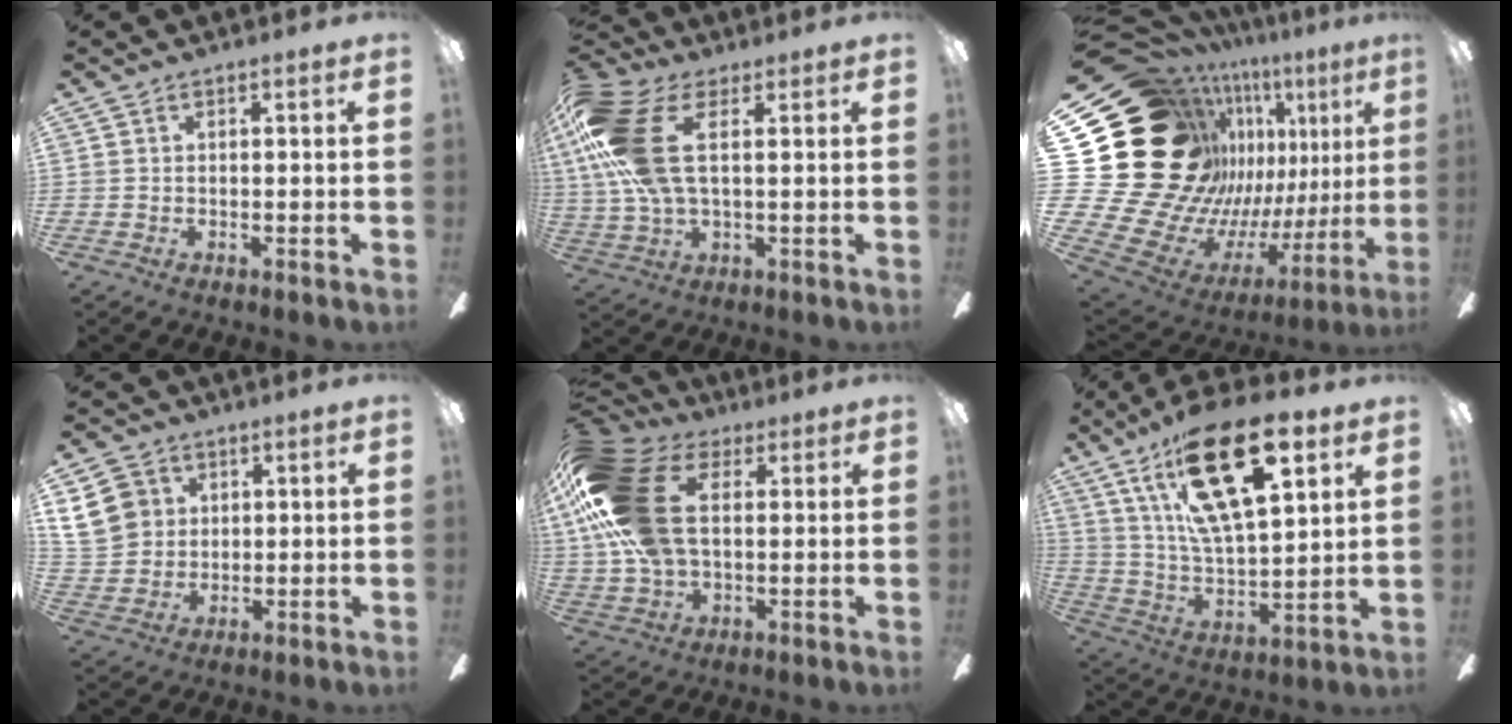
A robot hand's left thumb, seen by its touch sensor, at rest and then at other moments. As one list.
[{"total": 18.3, "force": [4.6, 9.2, 15.1], "torque": [-0.333, -0.001, 0.079]}, {"total": 31.5, "force": [8.3, 23.3, 19.5], "torque": [-0.334, -0.123, 0.246]}, {"total": 9.8, "force": [3.7, 8.5, 3.4], "torque": [-0.072, 0.003, 0.078]}, {"total": 23.1, "force": [5.2, 14.4, 17.3], "torque": [-0.376, 0.004, 0.091]}, {"total": 26.0, "force": [14.6, 10.5, 18.8], "torque": [-0.317, -0.072, 0.247]}]